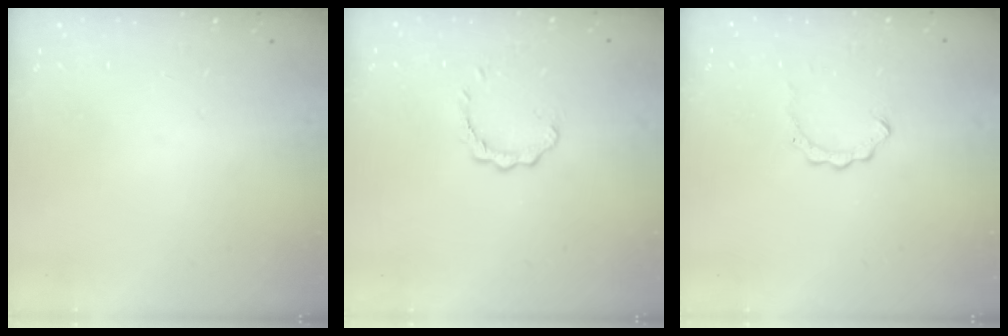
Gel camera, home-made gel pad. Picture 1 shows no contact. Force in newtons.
{"total": 2.6, "press": 2.6, "slide": 0.3}
{"total": 2.6, "press": 2.6, "slide": 0.3}